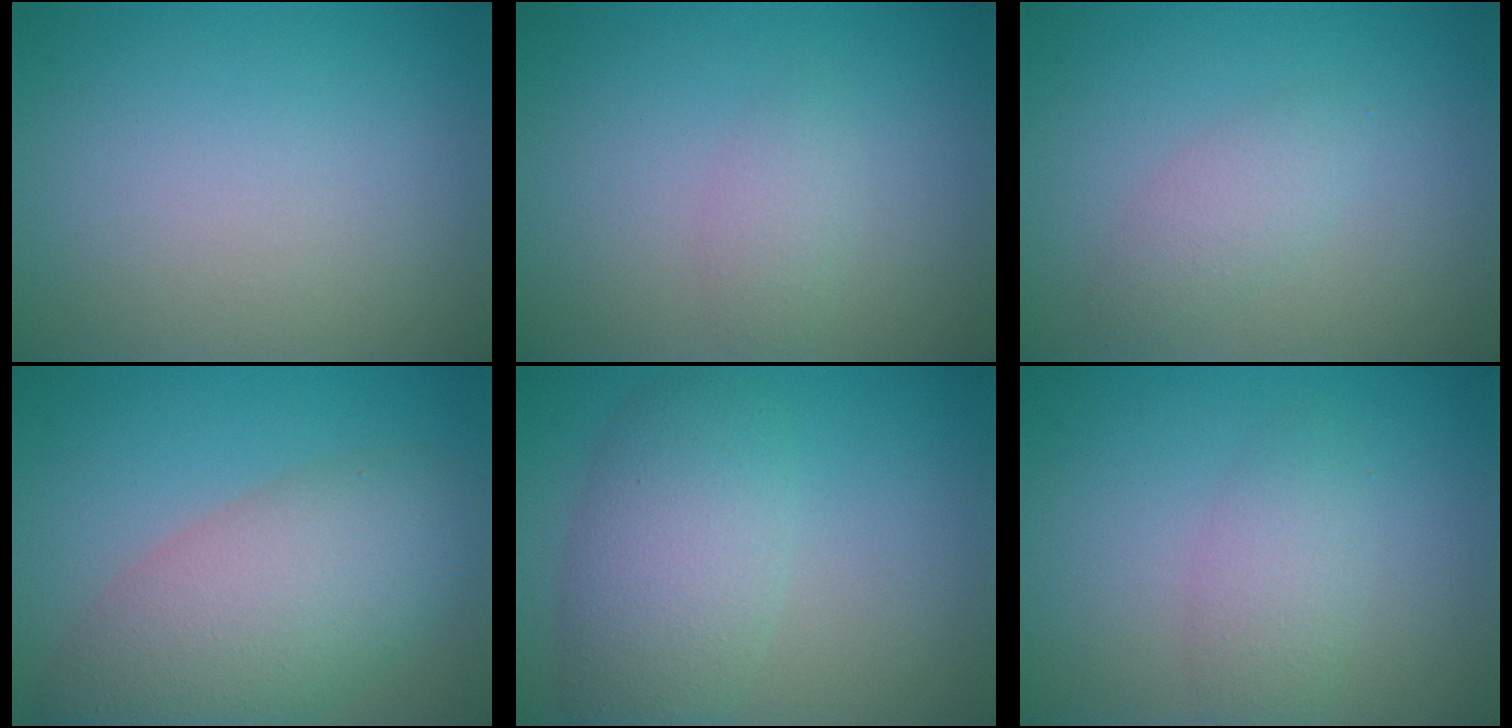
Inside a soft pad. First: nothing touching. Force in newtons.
{"total": 1.5, "press": 1.5, "slide": 0.0}
{"total": 1.9, "press": 1.9, "slide": 0.2}
{"total": 7.8, "press": 7.7, "slide": 0.5}
{"total": 5.6, "press": 5.6, "slide": 0.2}
{"total": 2.5, "press": 2.4, "slide": 0.2}